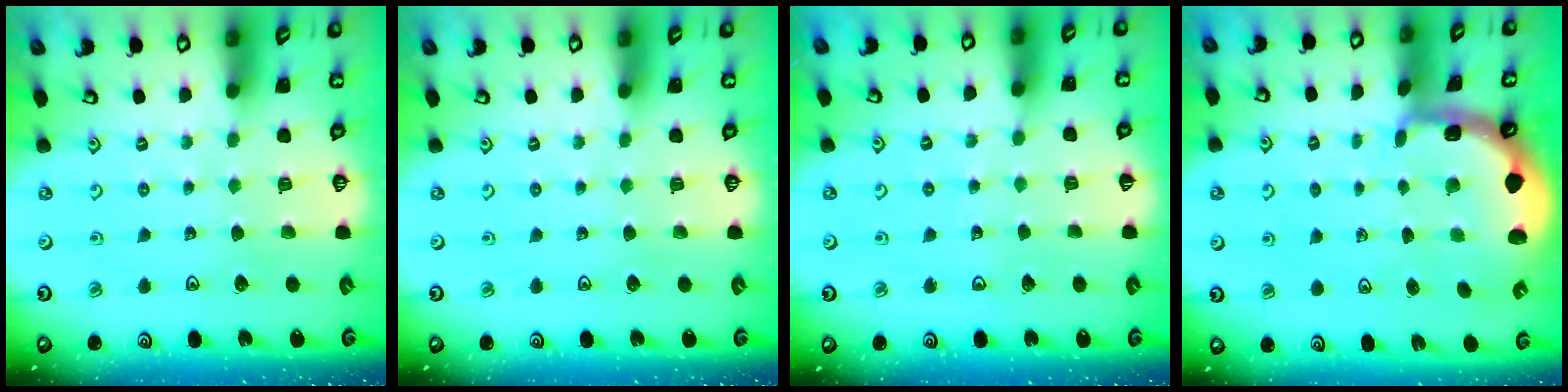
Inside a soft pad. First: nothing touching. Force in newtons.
{"total": 0.0}
{"total": 3.1, "press": 3.1, "slide": 0.3}
{"total": 2.3, "press": 2.2, "slide": 0.7}